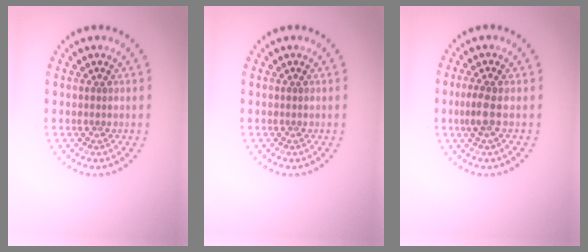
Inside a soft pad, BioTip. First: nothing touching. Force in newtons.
{"total": 0.0}
{"total": 1.8, "press": 1.5, "slide": 0.9}